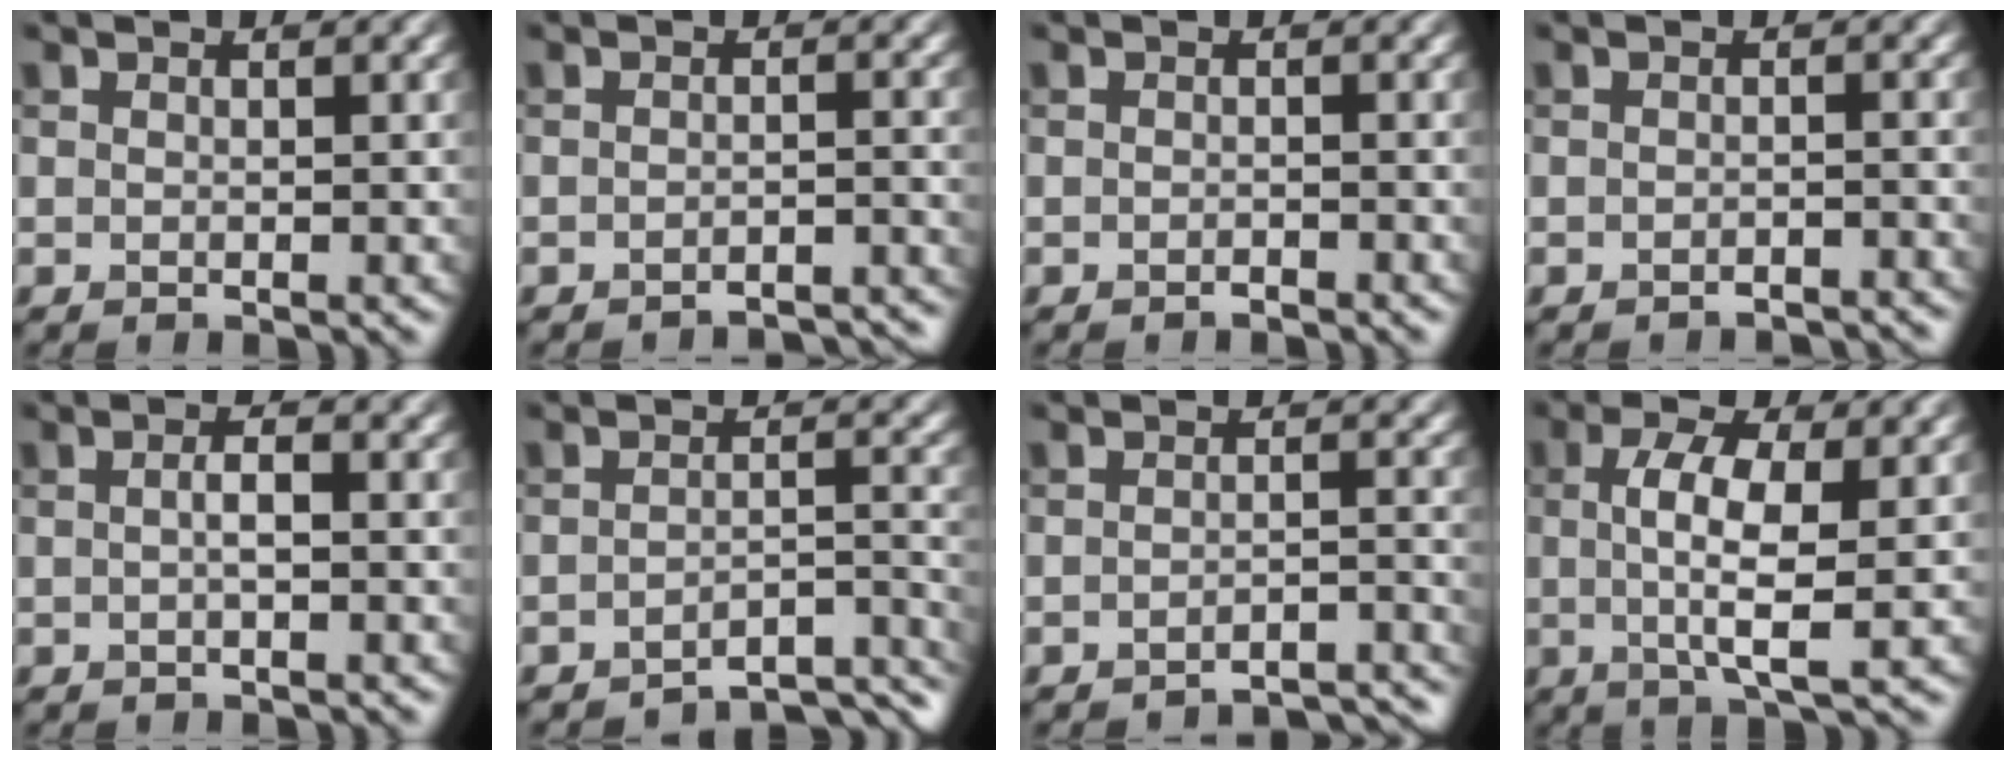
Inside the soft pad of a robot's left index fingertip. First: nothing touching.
{"total": 3.6, "force": [-3.5, 0.3, 0.8], "torque": [-0.003, 0.004, -0.046]}
{"total": 0.7, "force": [-0.6, 0.1, 0.3], "torque": [-0.002, 0.002, -0.011]}
{"total": 1.9, "force": [-1.9, 0.1, 0.4], "torque": [0.003, 0.005, -0.026]}
{"total": 1.6, "force": [0.0, 0.3, 1.6], "torque": [-0.027, 0.002, -0.001]}
{"total": 5.7, "force": [-5.2, 1.0, 2.0], "torque": [-0.017, -0.004, -0.068]}
{"total": 4.9, "force": [-4.7, 0.7, 1.2], "torque": [-0.013, 0.000, -0.058]}
{"total": 5.9, "force": [0.3, 1.7, 5.7], "torque": [-0.100, -0.002, 0.002]}